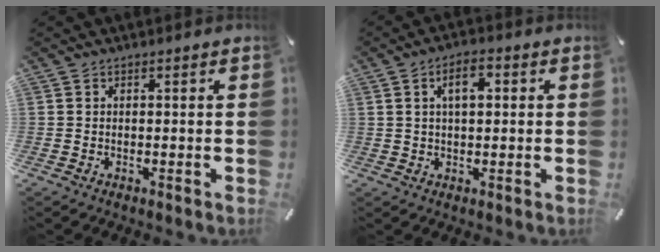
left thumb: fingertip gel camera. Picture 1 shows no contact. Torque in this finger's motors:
{"motor_torque": [0.22, 0.06, 0.30, 0.18, 0.05]}